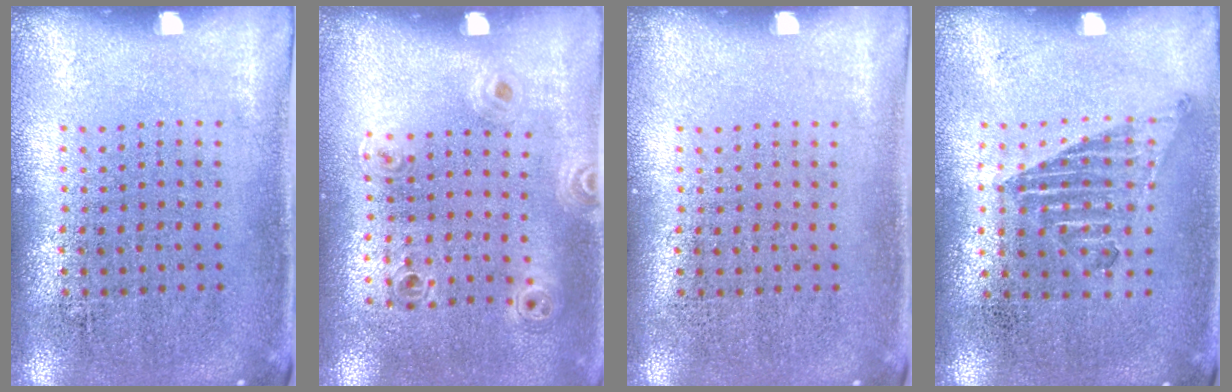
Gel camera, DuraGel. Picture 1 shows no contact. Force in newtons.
{"total": 0.9, "press": 0.8, "slide": 0.3}
{"total": 0.0}
{"total": 1.0, "press": 0.9, "slide": 0.4}